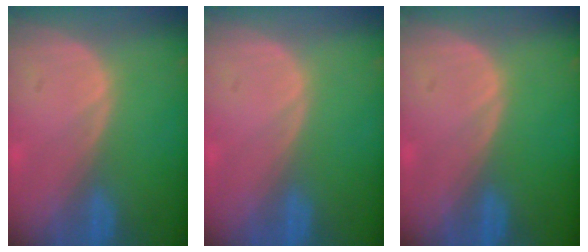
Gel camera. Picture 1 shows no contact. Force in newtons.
{"total": 0.0}
{"total": 0.0}